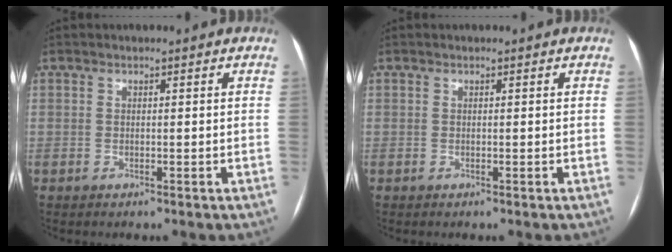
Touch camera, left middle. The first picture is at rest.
{"total": 0.0}